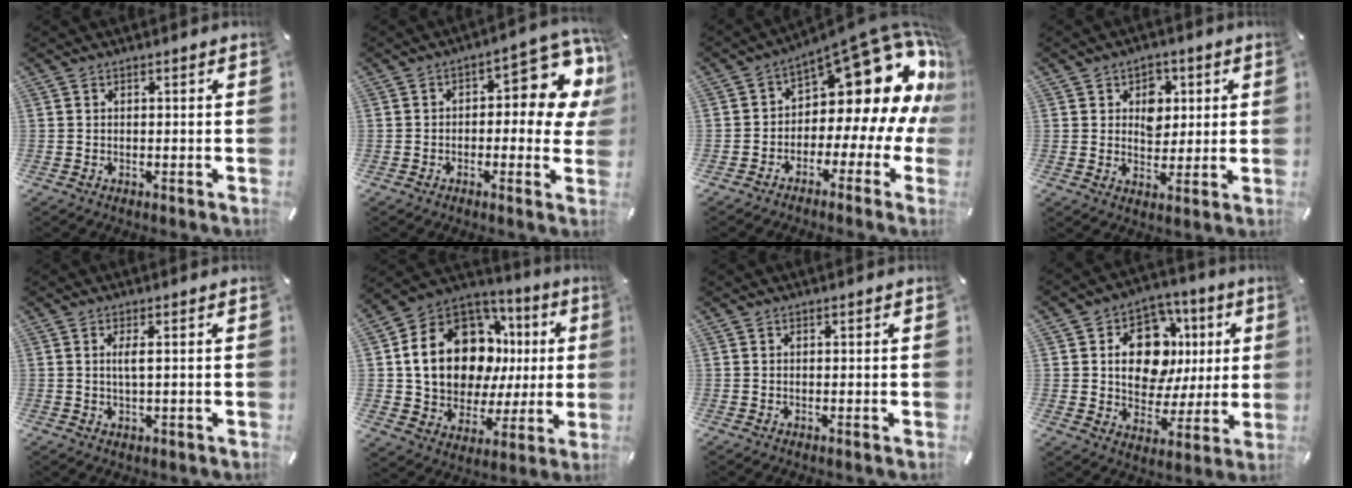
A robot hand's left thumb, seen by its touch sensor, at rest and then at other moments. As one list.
[{"total": 11.7, "force": [3.3, 5.6, 9.8], "torque": [-0.118, -0.032, 0.052]}, {"total": 17.1, "force": [8.1, 9.1, 12.1], "torque": [-0.153, -0.080, 0.131]}, {"total": 6.4, "force": [1.7, 5.4, 3.0], "torque": [-0.034, -0.002, 0.023]}, {"total": 2.7, "force": [0.4, 0.6, 2.6], "torque": [-0.052, 0.001, 0.006]}, {"total": 19.9, "force": [4.8, 14.5, 12.8], "torque": [-0.239, -0.026, 0.097]}, {"total": 0.0}, {"total": 14.6, "force": [3.0, 11.5, 8.5], "torque": [-0.121, -0.005, 0.060]}]